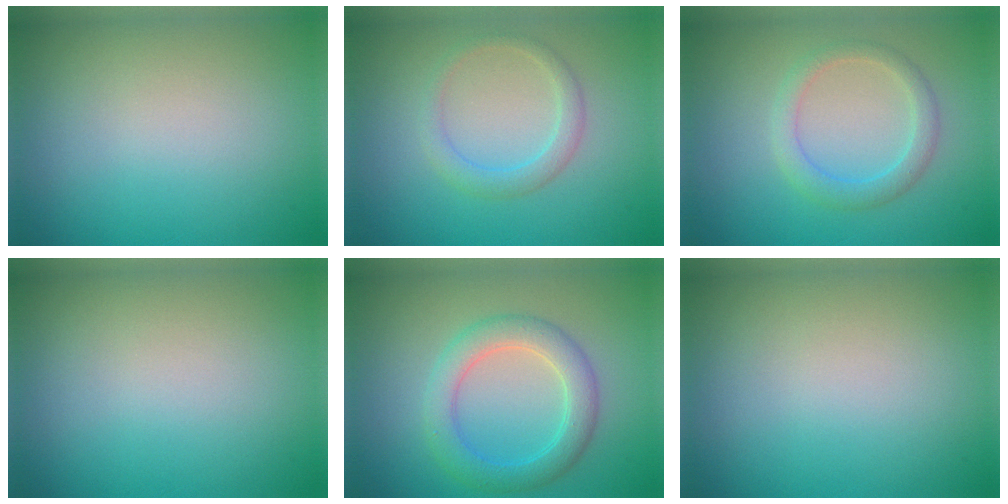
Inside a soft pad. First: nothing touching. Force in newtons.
{"total": 1.9, "press": 1.9, "slide": 0.1}
{"total": 2.4, "press": 2.4, "slide": 0.1}
{"total": 0.0}
{"total": 4.0, "press": 4.0, "slide": 0.1}
{"total": 0.0}